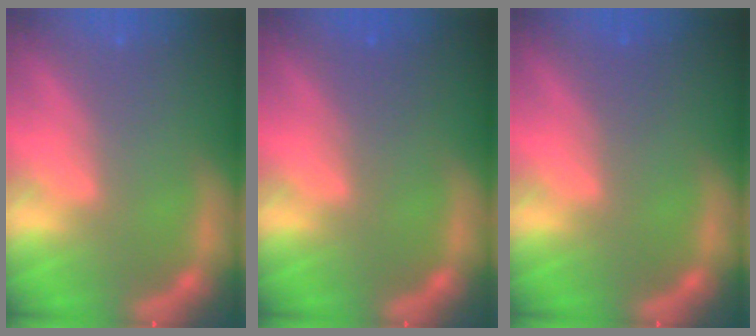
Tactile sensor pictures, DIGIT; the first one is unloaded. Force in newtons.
{"total": 1.5}
{"total": 1.0}